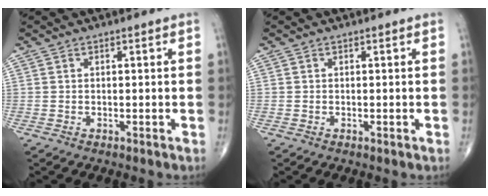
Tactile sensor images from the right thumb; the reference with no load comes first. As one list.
[{"total": 0.0}]